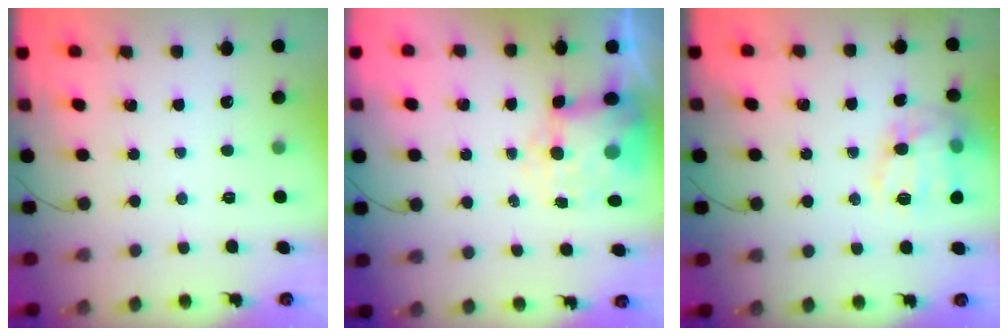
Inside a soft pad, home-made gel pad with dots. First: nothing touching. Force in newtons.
{"total": 8.5, "press": 8.3, "slide": 1.9}
{"total": 15.8, "press": 15.7, "slide": 1.0}